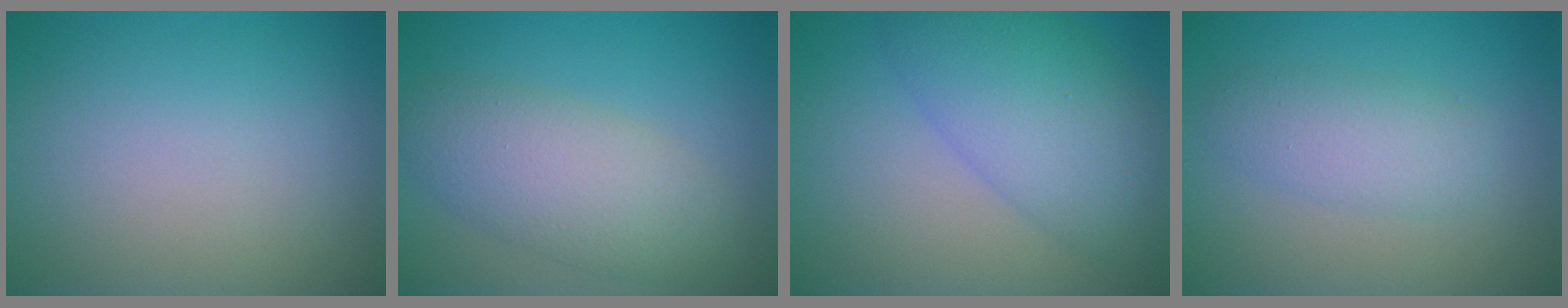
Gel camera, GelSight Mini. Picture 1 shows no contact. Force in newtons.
{"total": 5.5, "press": 5.5, "slide": 0.2}
{"total": 7.3, "press": 7.3, "slide": 0.1}
{"total": 2.4, "press": 2.3, "slide": 0.1}